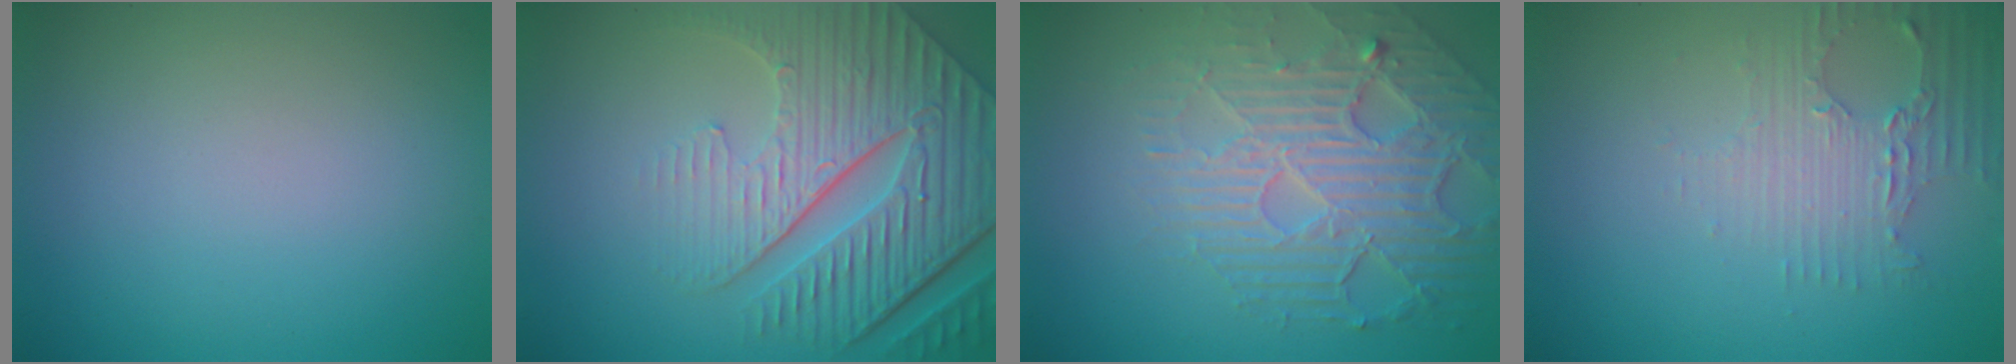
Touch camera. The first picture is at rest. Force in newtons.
{"total": 8.9, "press": 6.1, "slide": 6.5}
{"total": 6.7, "press": 4.9, "slide": 4.5}
{"total": 2.9, "press": 2.5, "slide": 1.5}